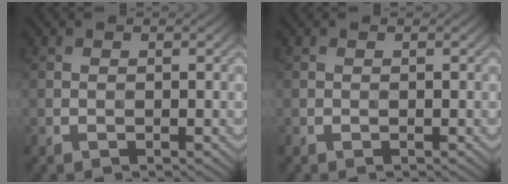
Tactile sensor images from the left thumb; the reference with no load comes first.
{"total": 0.0}